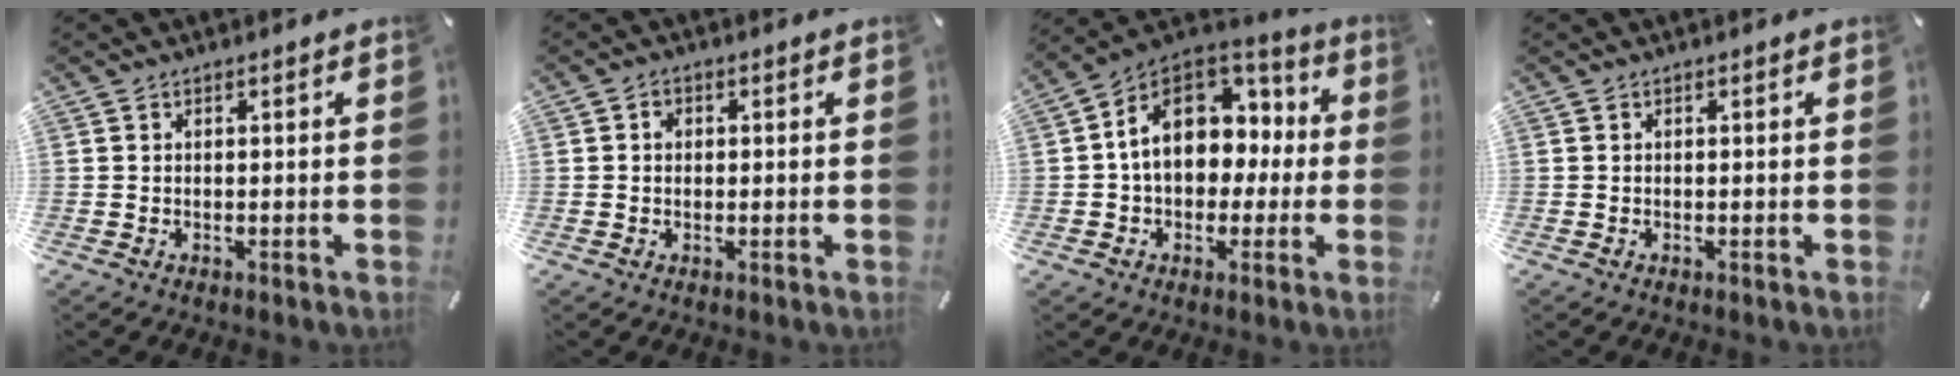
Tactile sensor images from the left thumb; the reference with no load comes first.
{"total": 1.6, "force": [0.0, 1.4, 0.8], "torque": [-0.008, 0.003, -0.005]}
{"total": 14.9, "force": [1.9, 11.8, 8.9], "torque": [-0.163, -0.003, 0.038]}
{"total": 0.0}